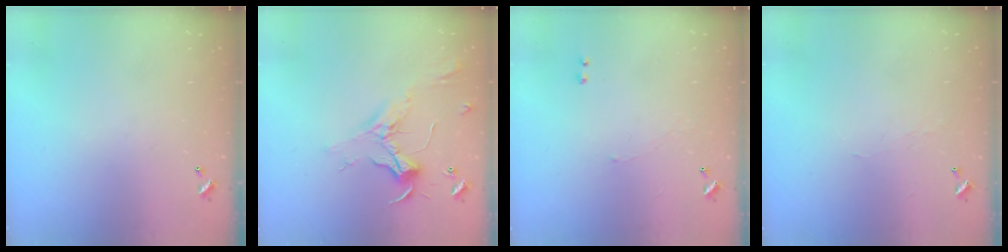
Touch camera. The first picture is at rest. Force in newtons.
{"total": 2.4, "press": 2.3, "slide": 0.7}
{"total": 1.2, "press": 1.0, "slide": 0.6}
{"total": 1.7, "press": 1.7, "slide": 0.4}